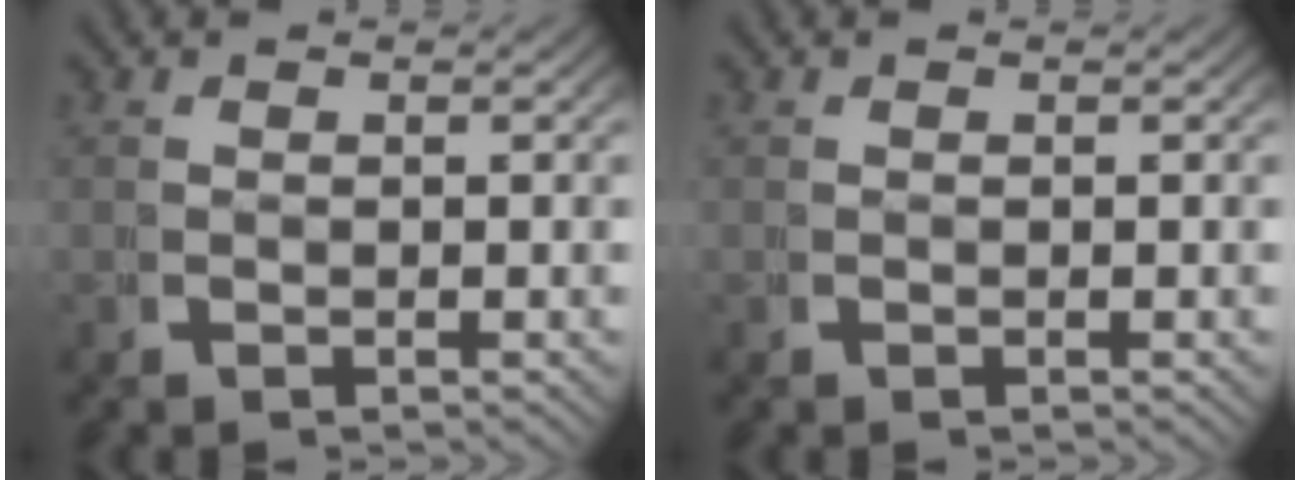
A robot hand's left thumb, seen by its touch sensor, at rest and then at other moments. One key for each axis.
{"total": 0.0}